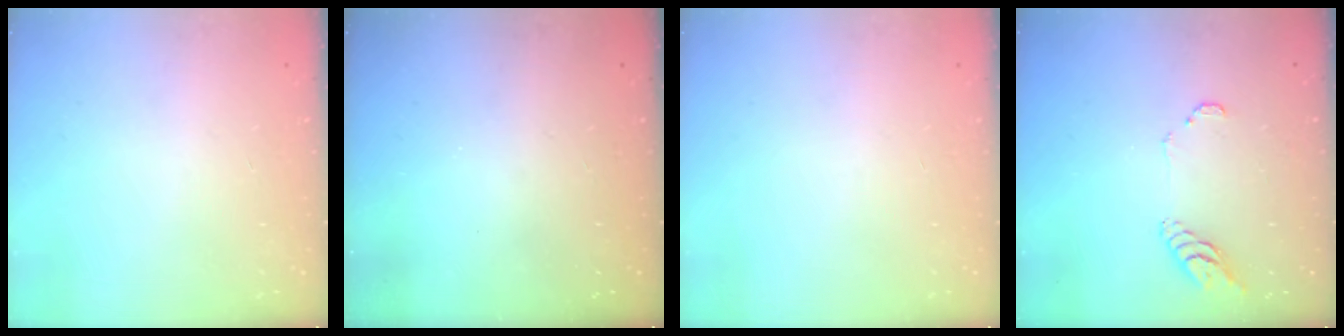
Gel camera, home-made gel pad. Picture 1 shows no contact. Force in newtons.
{"total": 0.0}
{"total": 0.0}
{"total": 6.3, "press": 6.3, "slide": 0.3}